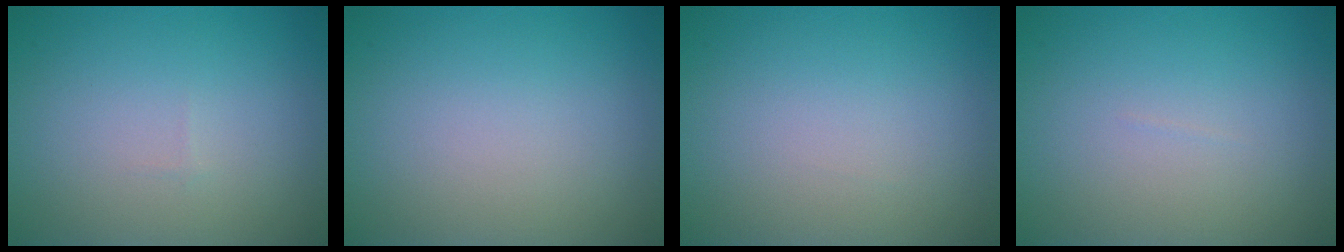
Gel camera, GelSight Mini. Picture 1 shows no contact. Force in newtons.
{"total": 0.0}
{"total": 0.0}
{"total": 0.0}